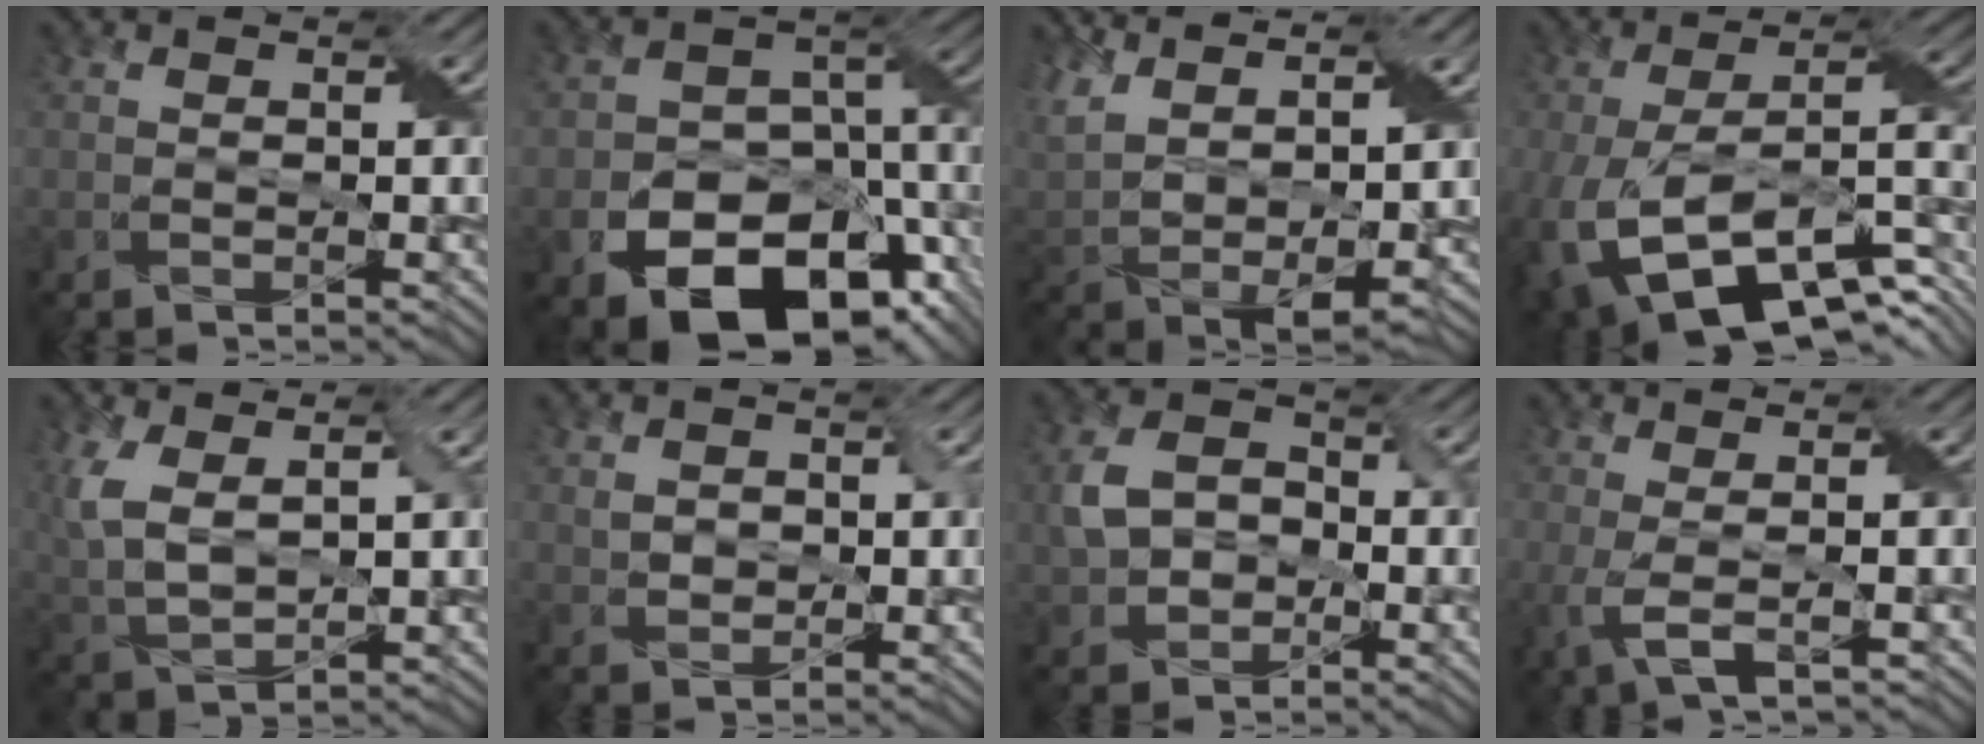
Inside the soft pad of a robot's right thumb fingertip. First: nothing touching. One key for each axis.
{"total": 16.8, "fx": -8.2, "fy": 10.6, "fz": 10.2, "tx": -0.153, "ty": -0.049, "tz": -0.115}
{"total": 10.3, "fx": 4.8, "fy": 4.3, "fz": 8.1, "tx": -0.202, "ty": -0.006, "tz": 0.104}
{"total": 17.1, "fx": -7.5, "fy": 8.1, "fz": 13.1, "tx": -0.259, "ty": -0.035, "tz": -0.111}
{"total": 7.2, "fx": 2.7, "fy": 3.6, "fz": 5.6, "tx": -0.149, "ty": -0.001, "tz": 0.054}
{"total": 2.1, "fx": 0.3, "fy": 1.8, "fz": 1.0, "tx": -0.021, "ty": -0.003, "tz": 0.009}
{"total": 5.4, "fx": -0.8, "fy": 4.5, "fz": 2.8, "tx": -0.066, "ty": 0.000, "tz": -0.017}
{"total": 3.2, "fx": -0.5, "fy": 1.0, "fz": 3.0, "tx": -0.066, "ty": -0.001, "tz": -0.008}